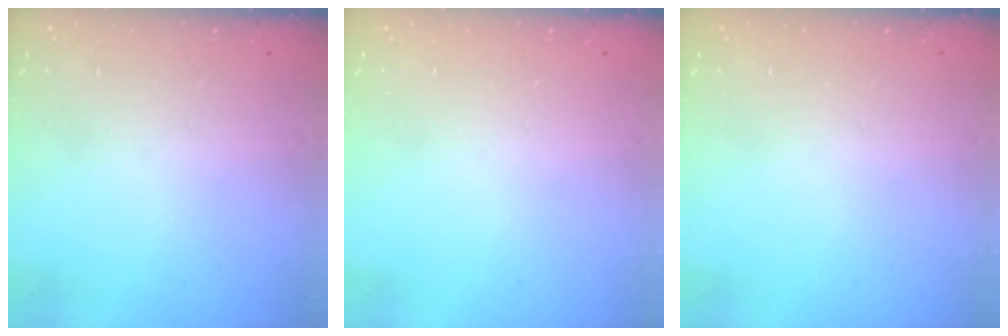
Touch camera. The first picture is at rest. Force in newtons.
{"total": 0.0}
{"total": 0.0}